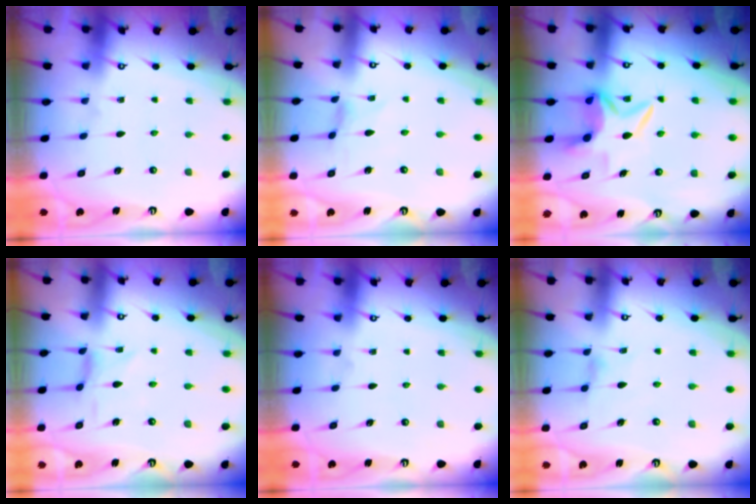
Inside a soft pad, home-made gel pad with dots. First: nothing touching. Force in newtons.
{"total": 0.0}
{"total": 7.0, "press": 7.0, "slide": 1.0}
{"total": 0.0}
{"total": 0.0}
{"total": 1.4, "press": 1.3, "slide": 0.3}